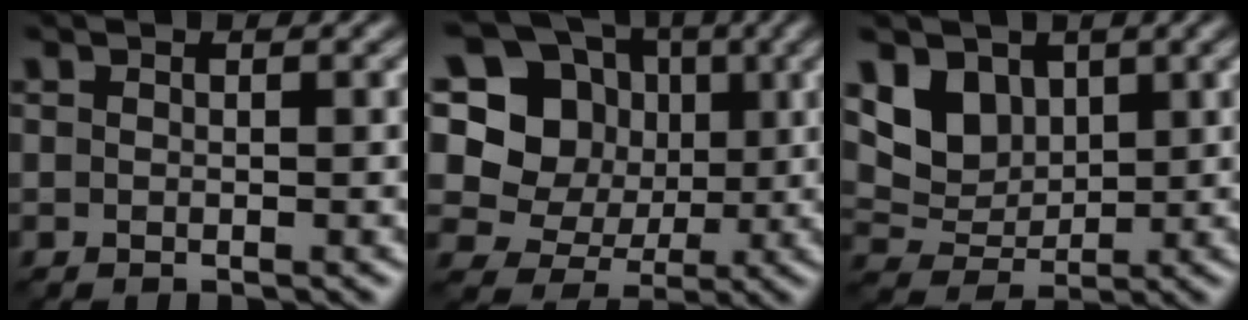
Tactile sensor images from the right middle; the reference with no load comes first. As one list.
[{"total": 13.0, "force": [3.1, 11.5, 5.3], "torque": [-0.136, 0.032, 0.040]}, {"total": 4.6, "force": [2.0, 3.5, 2.3], "torque": [-0.054, -0.011, 0.034]}]